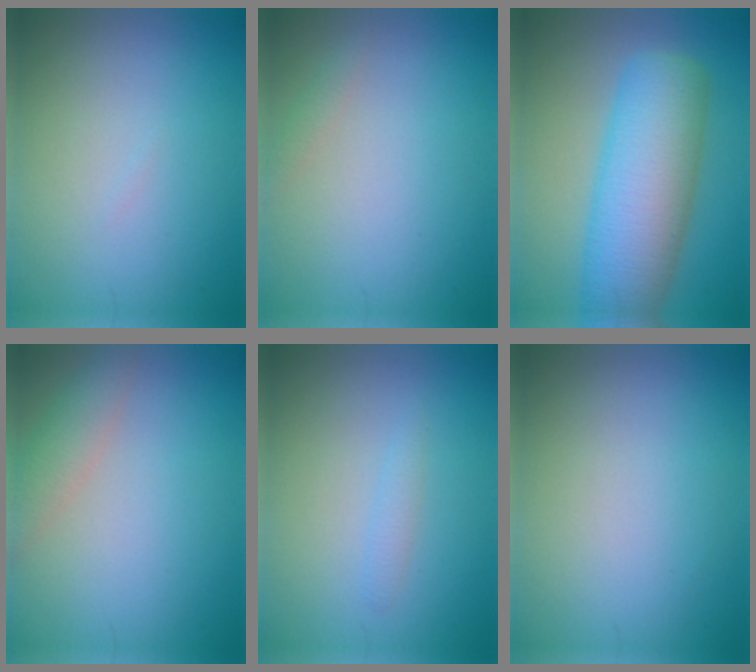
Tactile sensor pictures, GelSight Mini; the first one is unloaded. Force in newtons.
{"total": 0.7, "press": 0.7, "slide": 0.0}
{"total": 9.8, "press": 9.8, "slide": 0.8}
{"total": 2.6, "press": 2.6, "slide": 0.1}
{"total": 1.0, "press": 0.9, "slide": 0.1}
{"total": 0.0}